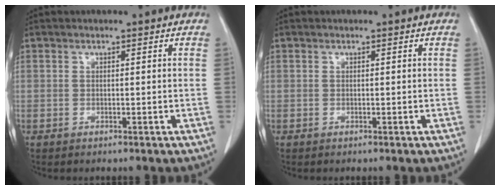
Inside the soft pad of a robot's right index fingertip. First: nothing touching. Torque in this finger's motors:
{"motor_torque": [0.00, 0.00, 0.01, 0.00]}